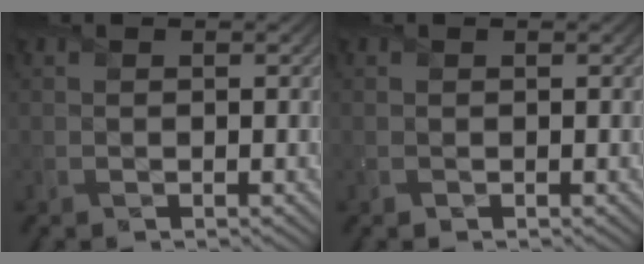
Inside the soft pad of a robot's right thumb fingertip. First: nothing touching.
{"total": 0.0}